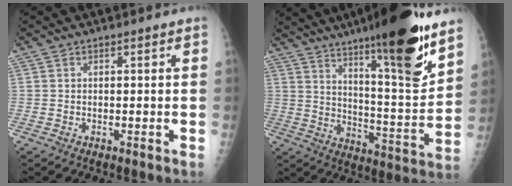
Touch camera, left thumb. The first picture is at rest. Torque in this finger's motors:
{"motor_torque": [2.92, 1.36, 1.81, -0.96, 0.43]}